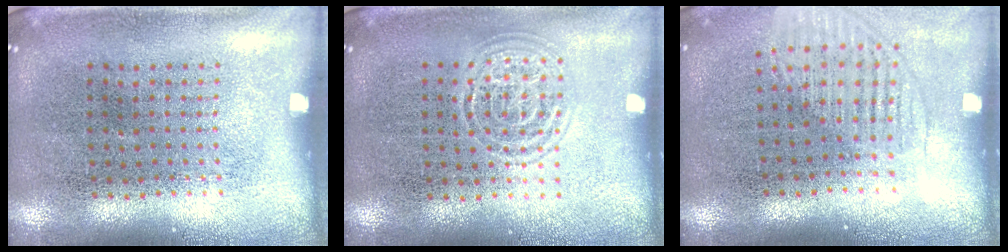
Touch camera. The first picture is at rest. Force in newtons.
{"total": 1.3, "press": 1.3, "slide": 0.1}
{"total": 1.5, "press": 1.3, "slide": 0.8}